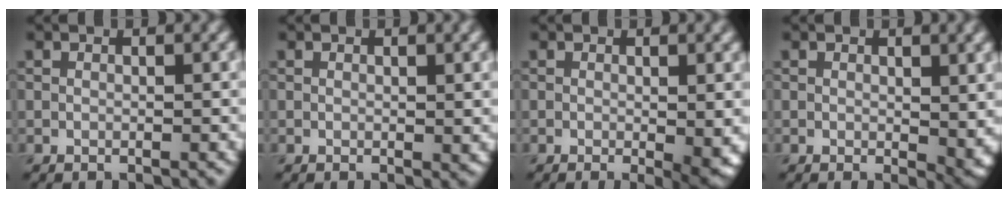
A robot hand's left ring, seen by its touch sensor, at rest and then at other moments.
{"total": 1.0, "force": [0.3, 0.2, 0.9], "torque": [-0.009, -0.001, 0.005]}
{"total": 3.3, "force": [-0.4, 0.6, 3.3], "torque": [-0.042, -0.010, -0.004]}
{"total": 3.3, "force": [0.4, 1.4, 3.0], "torque": [-0.033, -0.009, 0.008]}